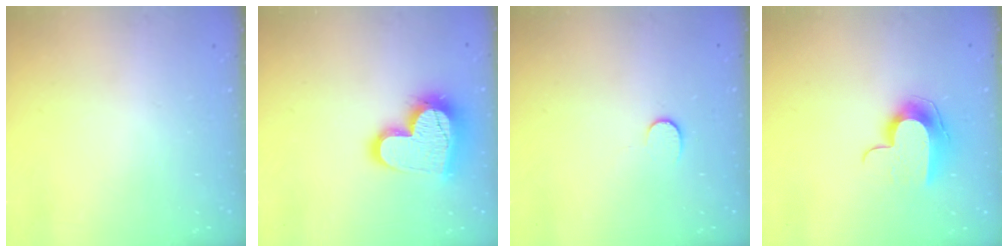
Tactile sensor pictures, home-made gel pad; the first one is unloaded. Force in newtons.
{"total": 18.6, "press": 18.5, "slide": 1.5}
{"total": 6.0, "press": 6.0, "slide": 0.5}
{"total": 9.9, "press": 9.9, "slide": 0.2}